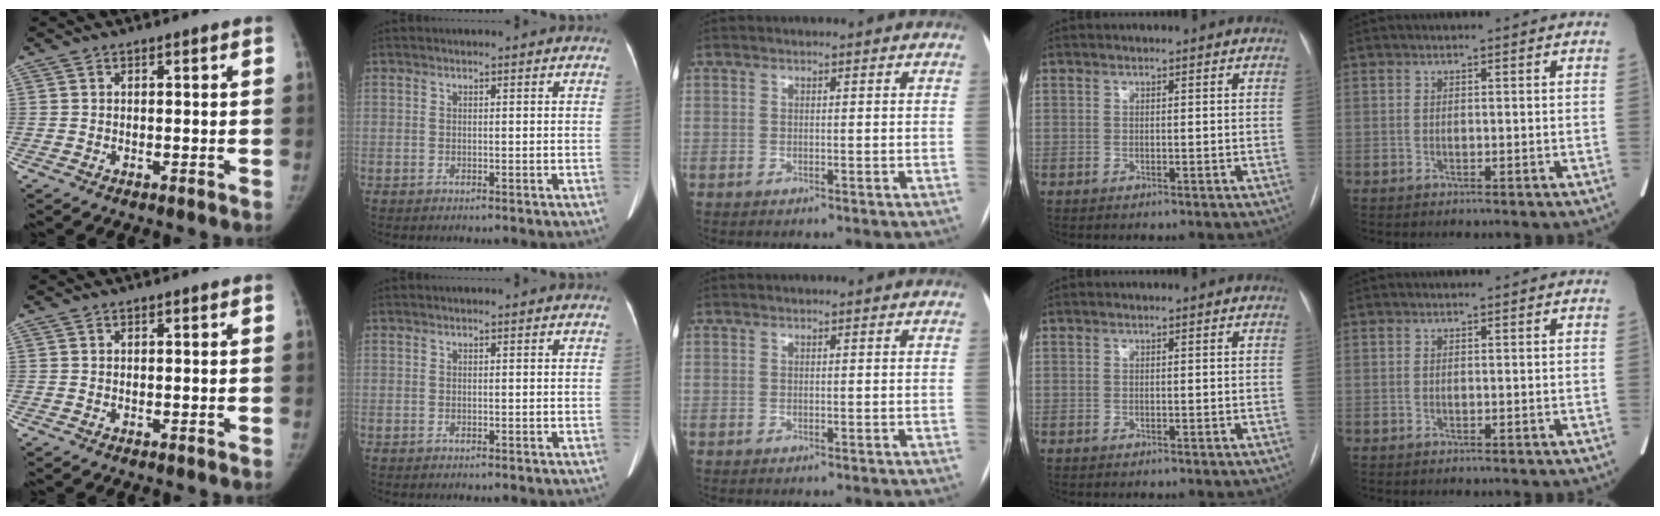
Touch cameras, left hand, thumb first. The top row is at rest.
{}